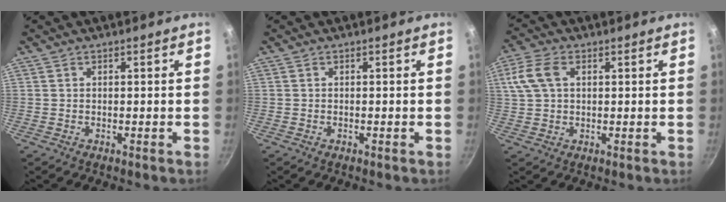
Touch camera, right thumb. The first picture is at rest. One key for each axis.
{"total": 0.0}
{"total": 7.2, "fx": 2.0, "fy": 4.6, "fz": 5.2, "tx": -0.108, "ty": 0.012, "tz": 0.034}